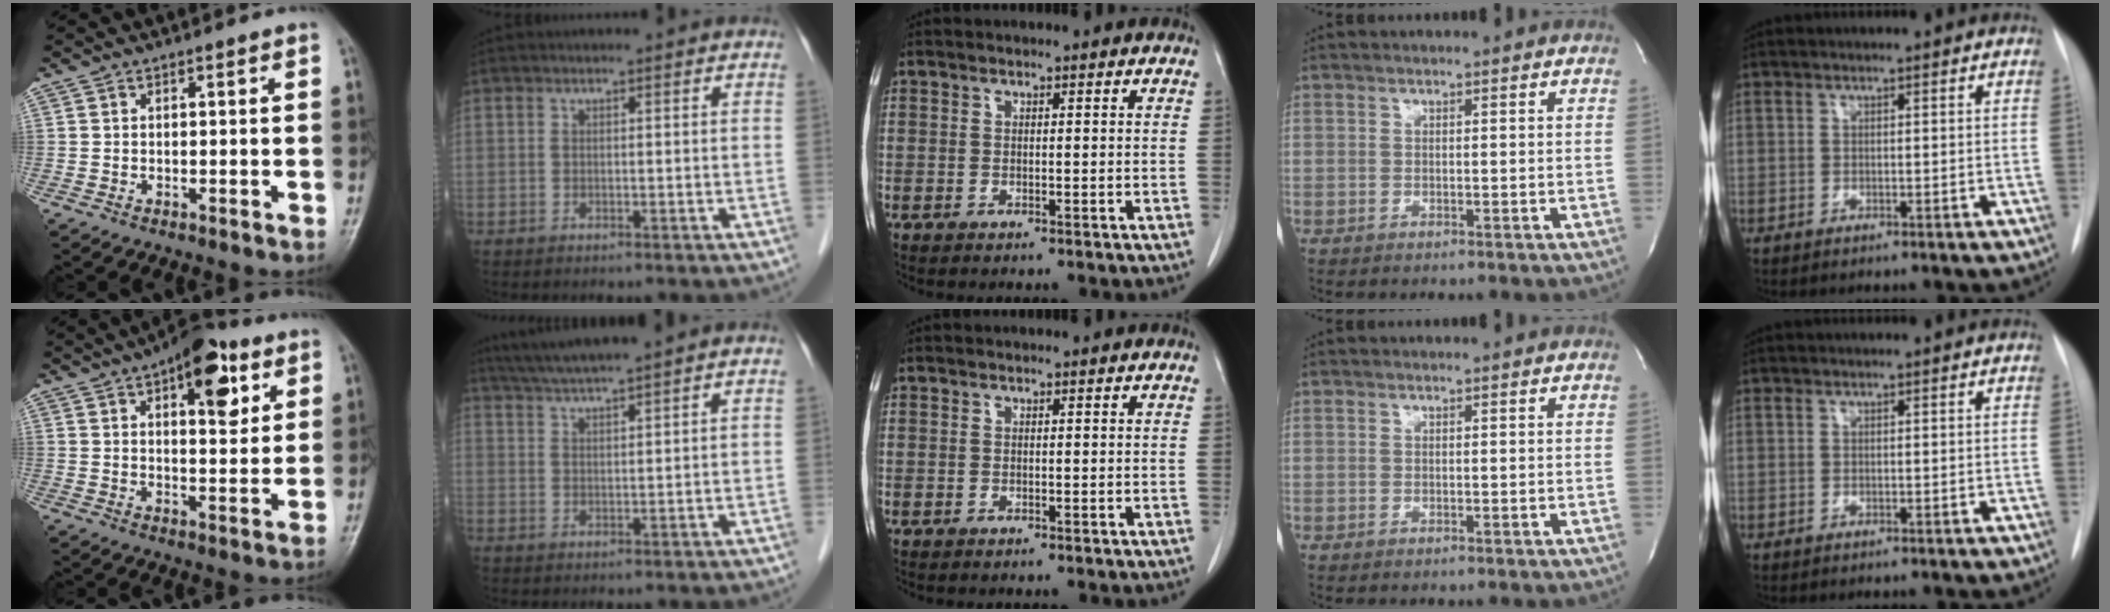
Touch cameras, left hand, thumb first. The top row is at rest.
{"thumb": {"total": 12.7, "force": [5.8, 5.7, 9.7], "torque": [-0.102, -0.017, 0.077]}, "index": {"total": 6.1, "force": [5.3, -1.2, 2.9], "torque": [-0.054, 0.018, 0.097]}}